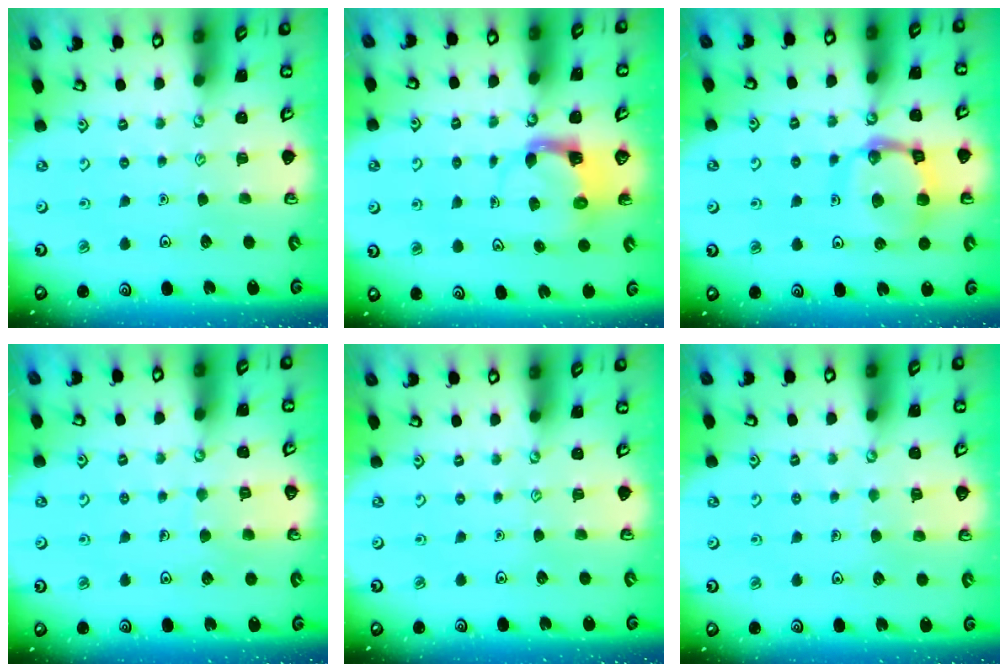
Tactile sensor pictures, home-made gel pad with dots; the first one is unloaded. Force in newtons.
{"total": 3.7, "press": 3.7, "slide": 0.6}
{"total": 13.5, "press": 13.5, "slide": 1.4}
{"total": 6.6, "press": 6.6, "slide": 0.4}
{"total": 0.0}
{"total": 3.8, "press": 3.7, "slide": 0.3}